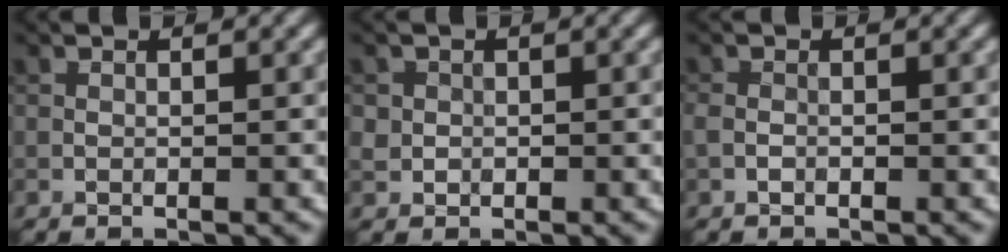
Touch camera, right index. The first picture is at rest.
{"total": 1.1, "force": [0.0, 1.1, 0.1], "torque": [0.010, -0.003, 0.000]}
{"total": 1.0, "force": [-0.4, 0.7, 0.6], "torque": [-0.011, 0.001, -0.011]}